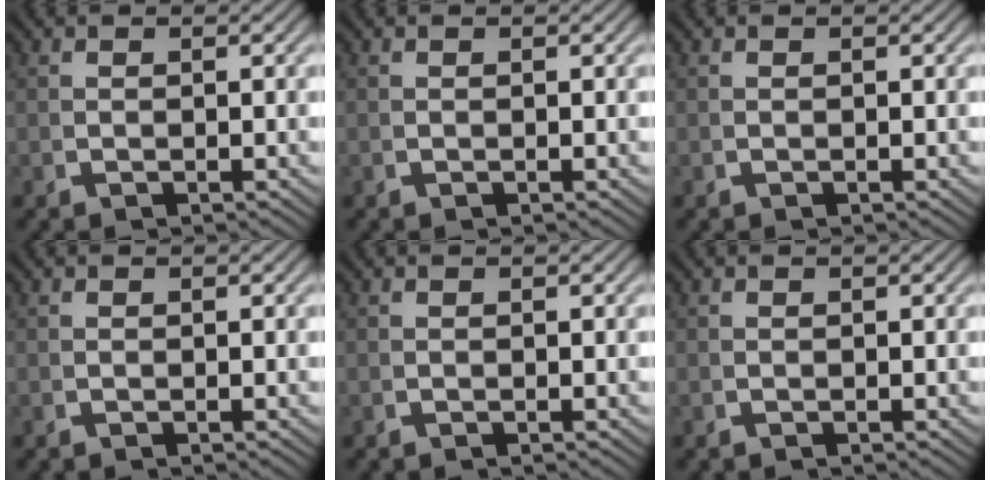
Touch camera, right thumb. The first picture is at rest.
{"total": 0.0}
{"total": 0.0}
{"total": 0.0}
{"total": 0.0}
{"total": 0.0}